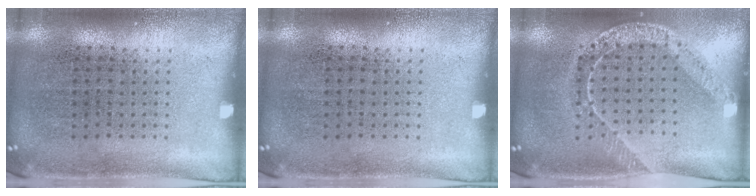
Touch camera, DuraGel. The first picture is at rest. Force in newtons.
{"total": 0.0}
{"total": 1.6, "press": 1.5, "slide": 0.5}